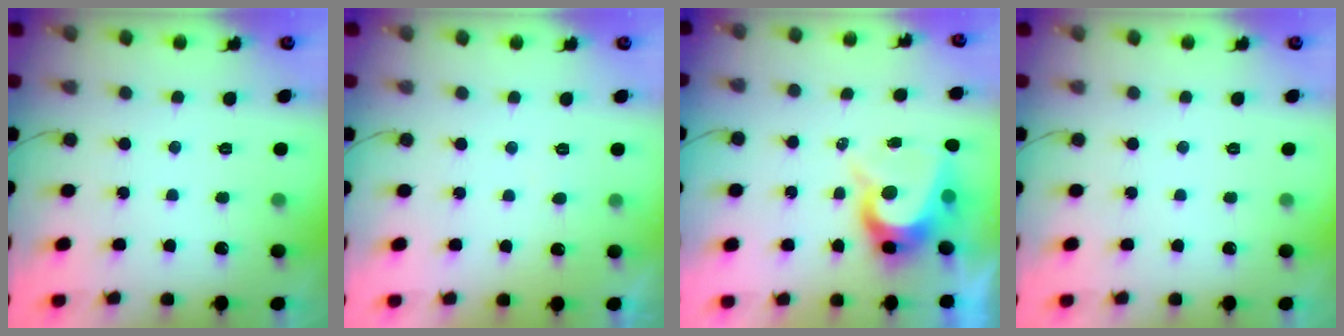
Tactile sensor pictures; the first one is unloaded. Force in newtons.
{"total": 2.3, "press": 2.3, "slide": 0.1}
{"total": 9.2, "press": 9.2, "slide": 0.8}
{"total": 0.0}